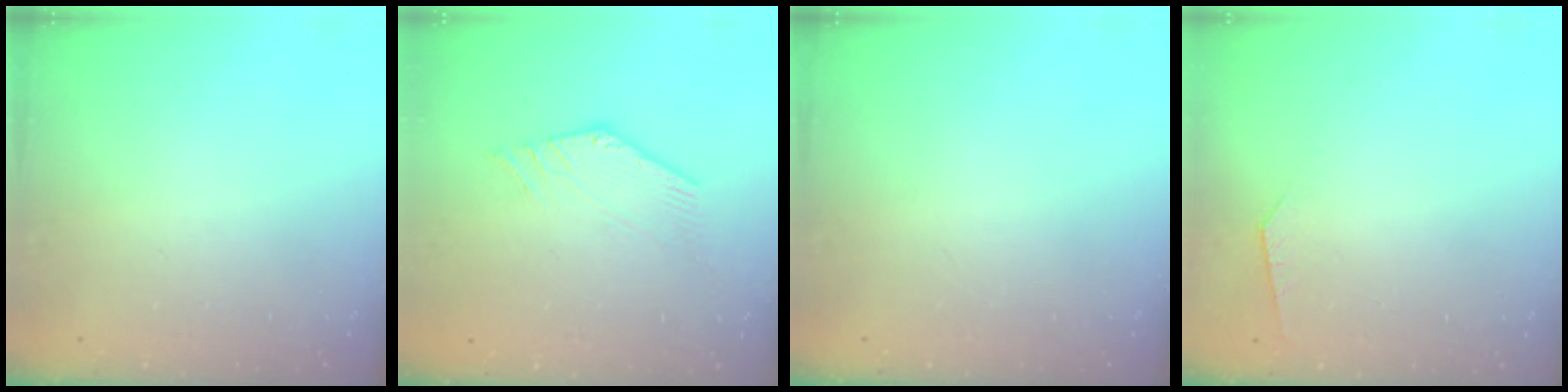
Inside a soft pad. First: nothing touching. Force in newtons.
{"total": 0.0}
{"total": 0.0}
{"total": 2.4, "press": 2.4, "slide": 0.4}